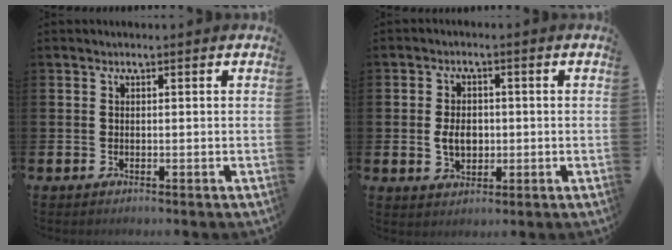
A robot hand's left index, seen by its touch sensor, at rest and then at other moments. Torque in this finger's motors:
{"motor_torque": [0.30, 0.03, 0.11, 0.09]}